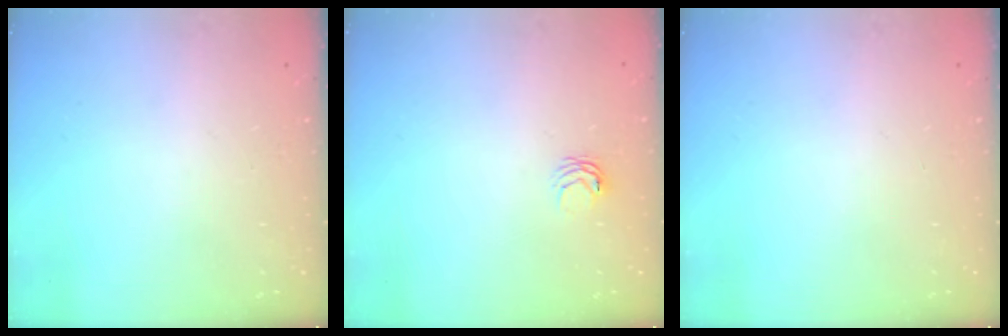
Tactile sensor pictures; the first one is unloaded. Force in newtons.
{"total": 3.1, "press": 3.1, "slide": 0.3}
{"total": 0.0}